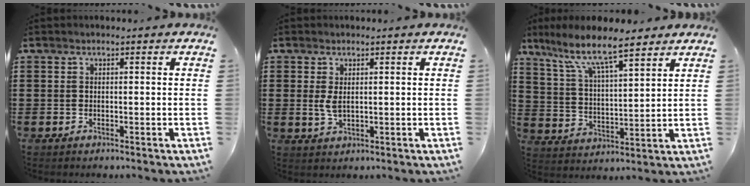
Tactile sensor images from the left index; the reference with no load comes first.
{"total": 2.6, "force": [0.4, 1.1, 2.3], "torque": [-0.062, -0.002, 0.002]}
{"total": 8.9, "force": [7.1, 1.8, 5.1], "torque": [-0.124, -0.029, 0.123]}